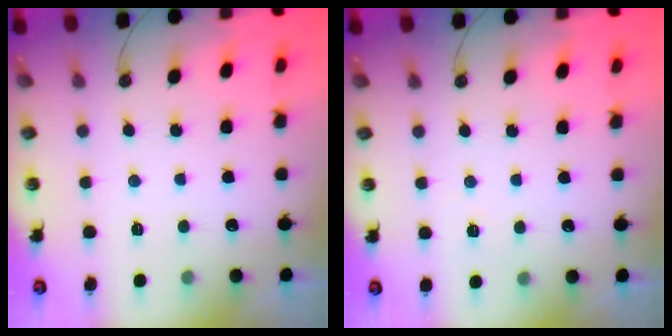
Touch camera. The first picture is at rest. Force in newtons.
{"total": 2.2, "press": 2.1, "slide": 0.7}